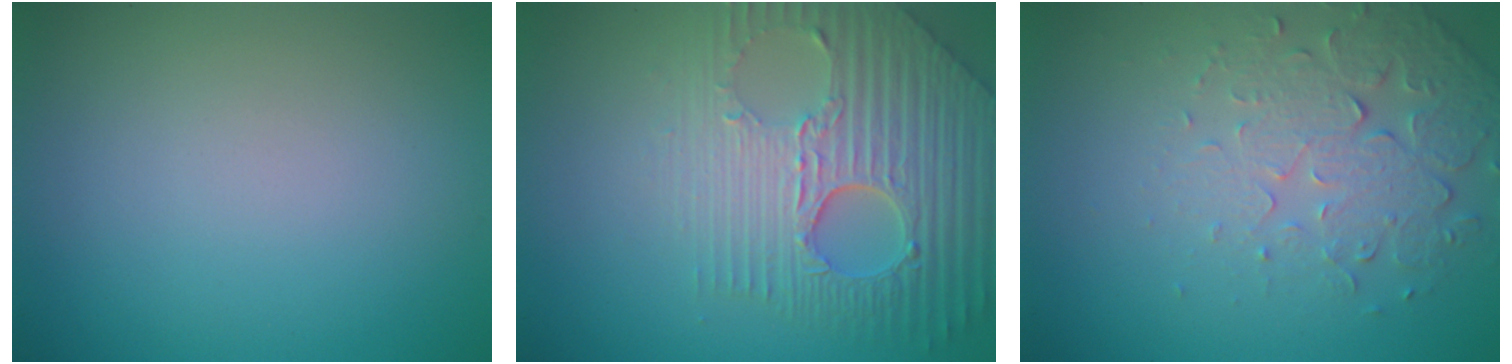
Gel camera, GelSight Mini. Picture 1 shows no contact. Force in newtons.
{"total": 8.2, "press": 5.7, "slide": 5.9}
{"total": 5.0, "press": 3.4, "slide": 3.6}